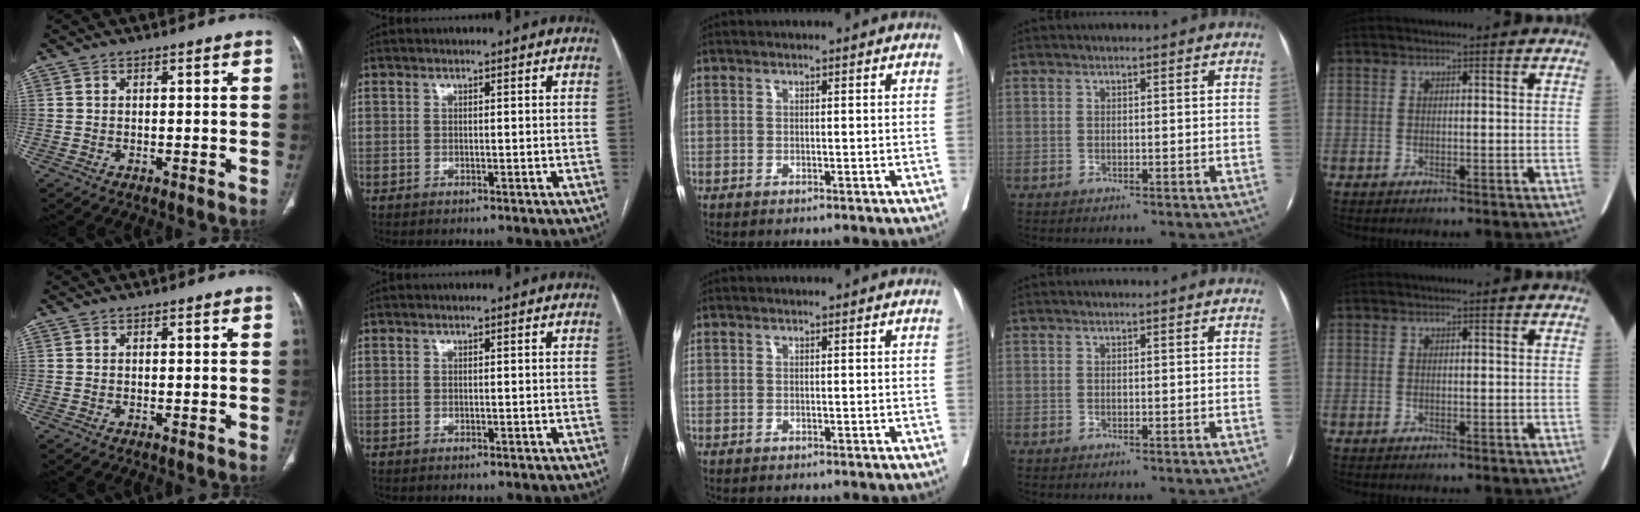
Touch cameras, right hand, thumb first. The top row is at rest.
{}